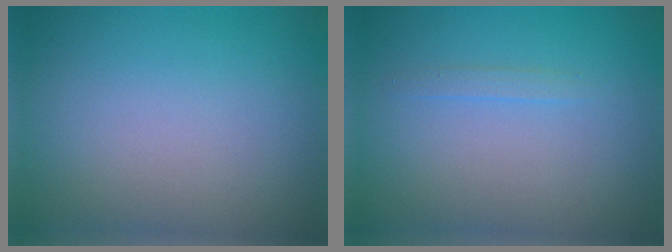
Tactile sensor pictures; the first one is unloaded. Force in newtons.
{"total": 0.8, "press": 0.8, "slide": 0.1}